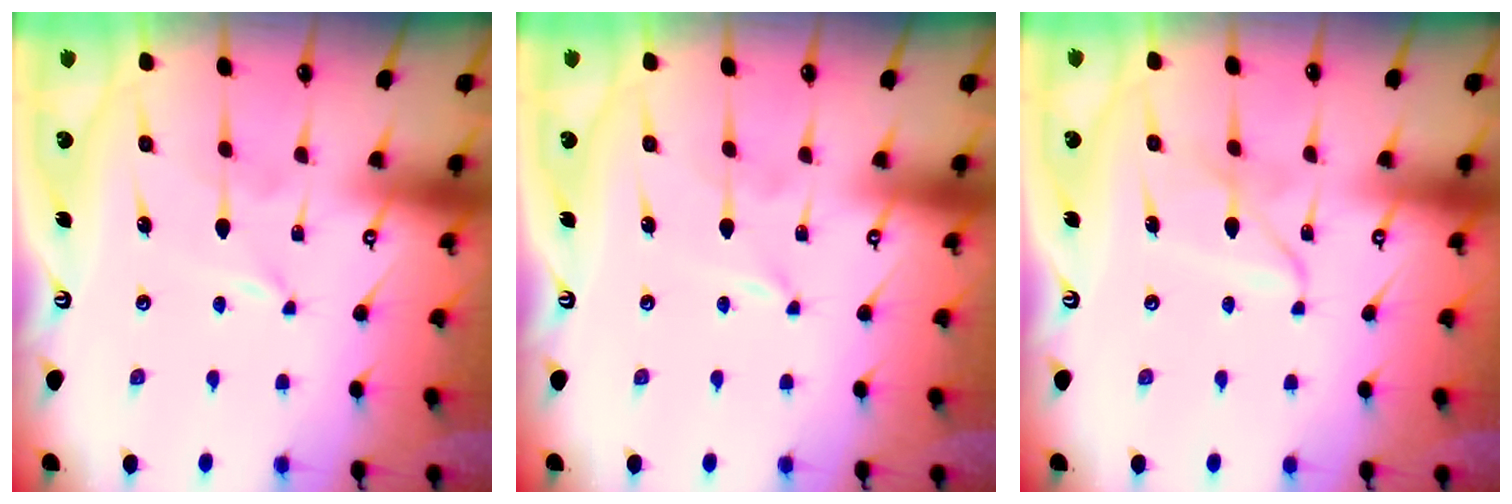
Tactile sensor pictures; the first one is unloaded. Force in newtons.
{"total": 0.0}
{"total": 4.3, "press": 4.3, "slide": 0.3}